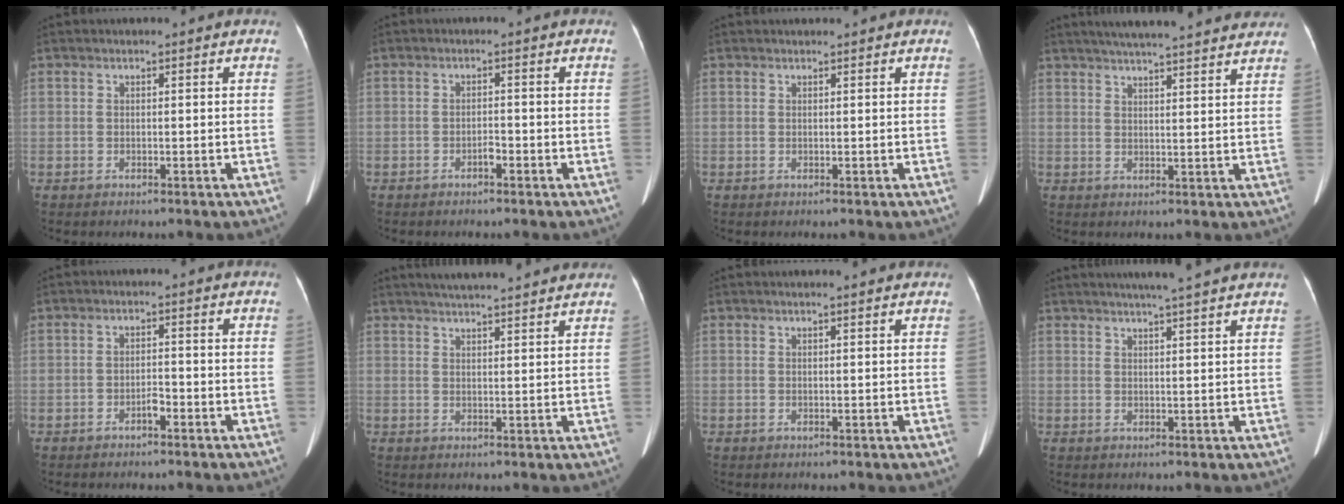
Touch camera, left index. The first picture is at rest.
{"total": 1.4, "force": [-1.1, 0.4, 0.8], "torque": [-0.012, 0.003, -0.017]}
{"total": 1.1, "force": [1.1, 0.2, 0.2], "torque": [-0.007, 0.018, 0.017]}
{"total": 17.6, "force": [15.7, 1.3, 7.8], "torque": [-0.116, 0.030, 0.202]}
{"total": 1.8, "force": [-1.4, 0.5, 1.1], "torque": [-0.017, 0.003, -0.022]}
{"total": 12.2, "force": [11.0, 0.9, 5.3], "torque": [-0.080, 0.029, 0.142]}
{"total": 2.3, "force": [2.1, 0.0, 0.9], "torque": [-0.015, 0.010, 0.023]}
{"total": 8.6, "force": [7.3, -0.6, 4.5], "torque": [-0.064, 0.020, 0.086]}